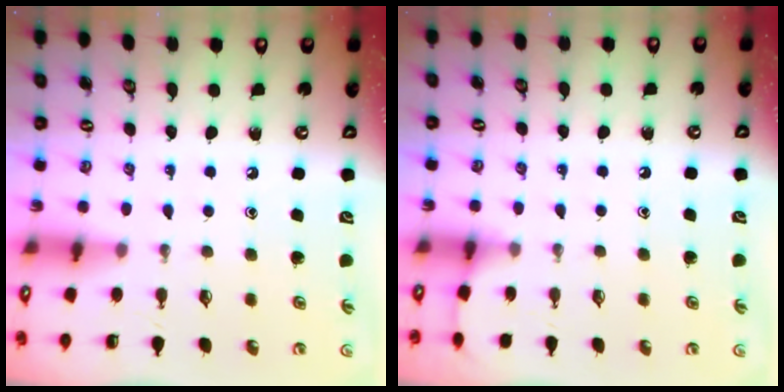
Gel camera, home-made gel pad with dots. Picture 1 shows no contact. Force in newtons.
{"total": 3.3, "press": 3.3, "slide": 0.5}